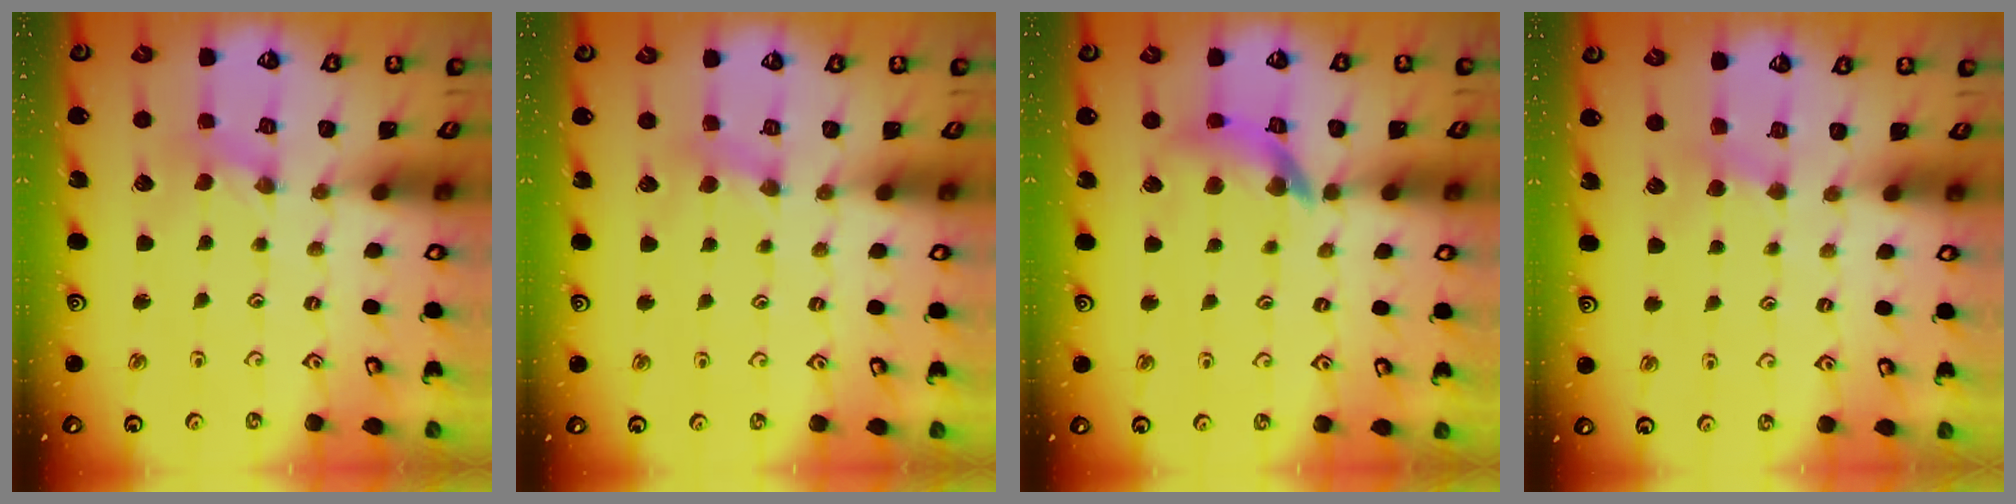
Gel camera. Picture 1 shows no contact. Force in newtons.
{"total": 2.5, "press": 2.5, "slide": 0.4}
{"total": 12.3, "press": 12.2, "slide": 1.6}
{"total": 2.6, "press": 2.5, "slide": 0.4}